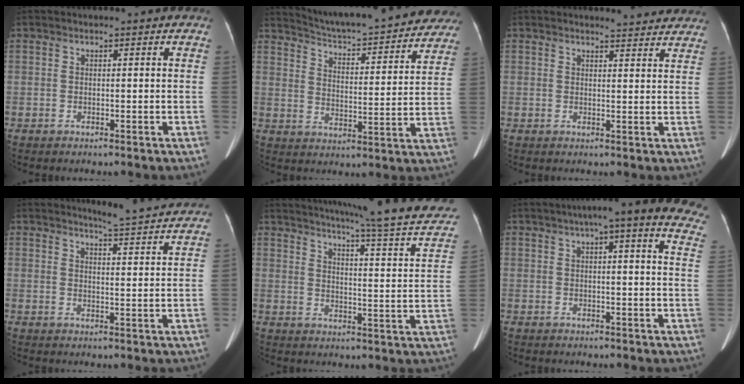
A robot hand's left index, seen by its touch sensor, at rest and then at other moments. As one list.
[{"total": 24.3, "force": [22.3, 4.3, 8.6], "torque": [-0.130, -0.028, 0.285]}, {"total": 6.0, "force": [5.8, 0.8, 1.1], "torque": [-0.009, -0.004, 0.048]}, {"total": 11.0, "force": [10.6, -0.6, 2.8], "torque": [-0.046, -0.024, 0.120]}, {"total": 23.0, "force": [19.5, 0.8, 12.1], "torque": [-0.165, -0.035, 0.231]}, {"total": 18.6, "force": [14.2, 2.8, 11.8], "torque": [-0.145, 0.021, 0.150]}]